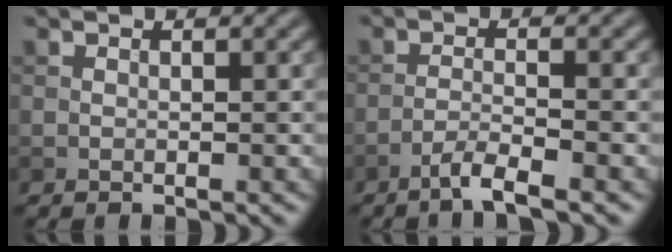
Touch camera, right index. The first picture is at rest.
{"total": 2.9, "force": [-2.0, 0.2, 2.0], "torque": [-0.035, 0.006, -0.048]}